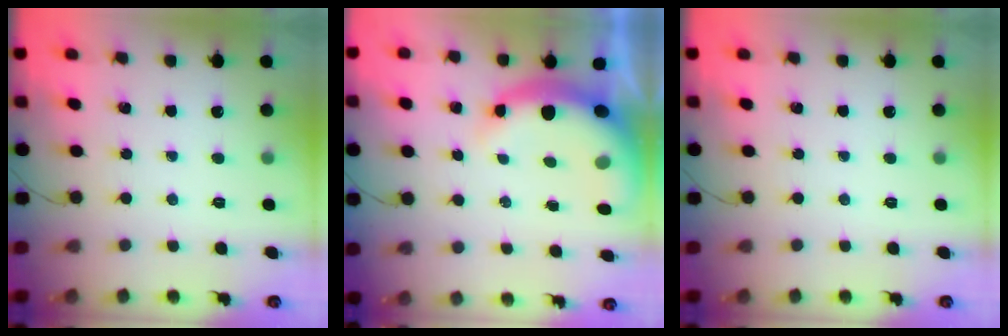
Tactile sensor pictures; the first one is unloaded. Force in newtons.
{"total": 11.5, "press": 11.1, "slide": 2.7}
{"total": 0.0}